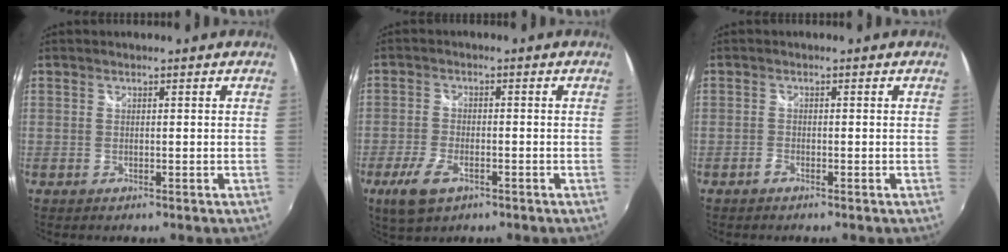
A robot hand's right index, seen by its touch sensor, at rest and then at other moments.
{"total": 6.9, "force": [-3.8, 3.1, 4.9], "torque": [-0.122, -0.011, -0.069]}
{"total": 0.7, "force": [-0.7, 0.0, 0.3], "torque": [-0.007, 0.001, -0.015]}